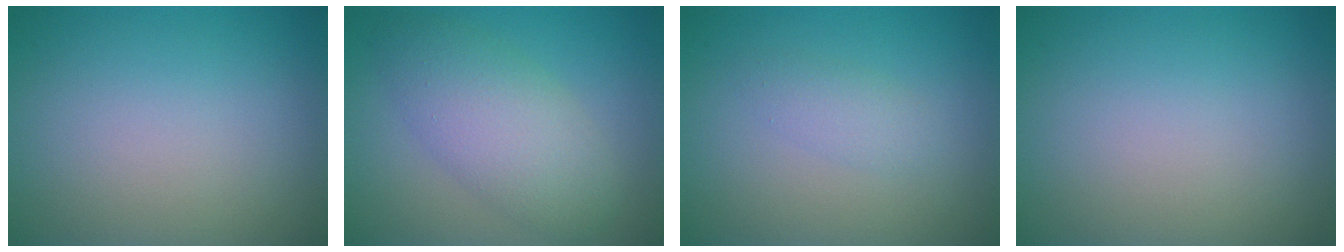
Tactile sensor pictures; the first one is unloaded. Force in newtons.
{"total": 5.6, "press": 5.6, "slide": 0.0}
{"total": 1.5, "press": 1.5, "slide": 0.1}
{"total": 0.0}